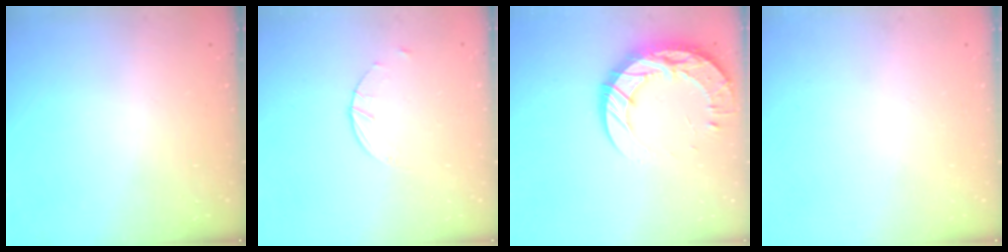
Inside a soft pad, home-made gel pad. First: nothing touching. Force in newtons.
{"total": 2.6, "press": 2.6, "slide": 0.4}
{"total": 18.6, "press": 18.5, "slide": 1.6}
{"total": 0.0}